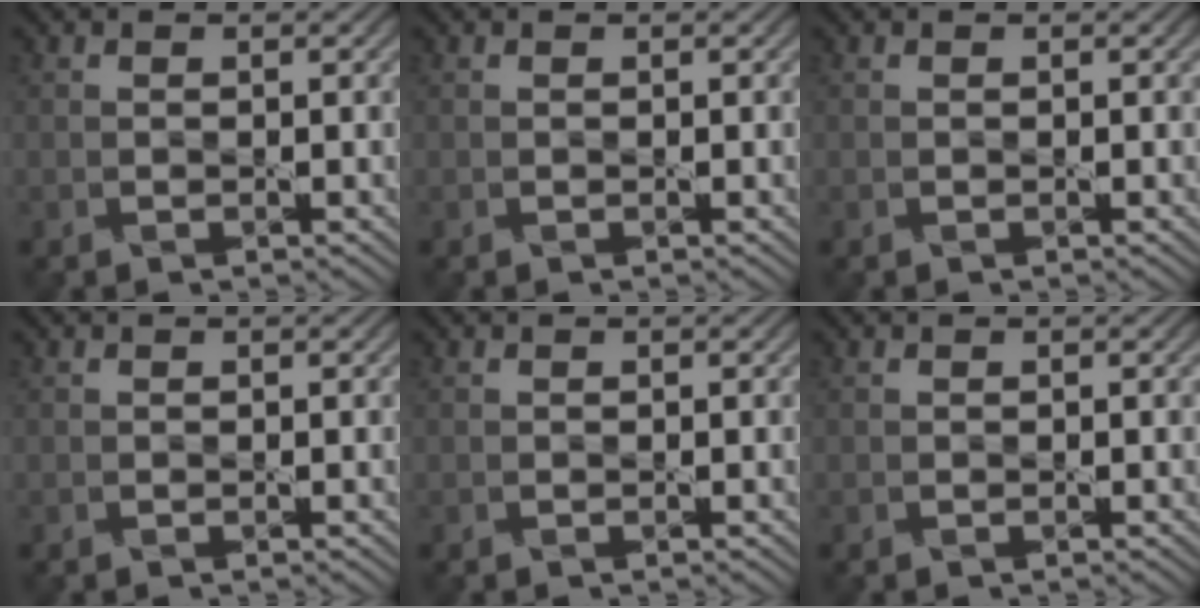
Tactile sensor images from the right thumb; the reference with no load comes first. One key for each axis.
{"total": 0.0}
{"total": 0.0}
{"total": 0.0}
{"total": 0.0}
{"total": 0.0}